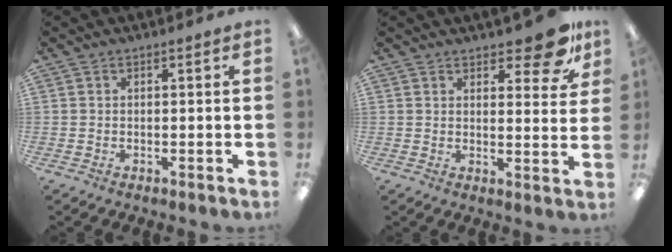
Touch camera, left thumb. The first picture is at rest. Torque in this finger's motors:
{"motor_torque": [0.06, 0.24, -0.24, 0.20, 0.01]}